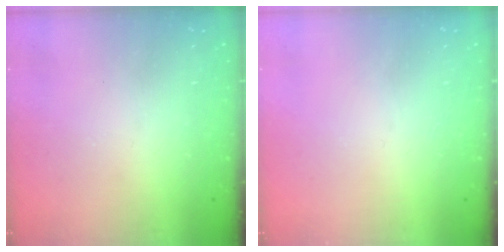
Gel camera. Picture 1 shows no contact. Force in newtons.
{"total": 0.0}